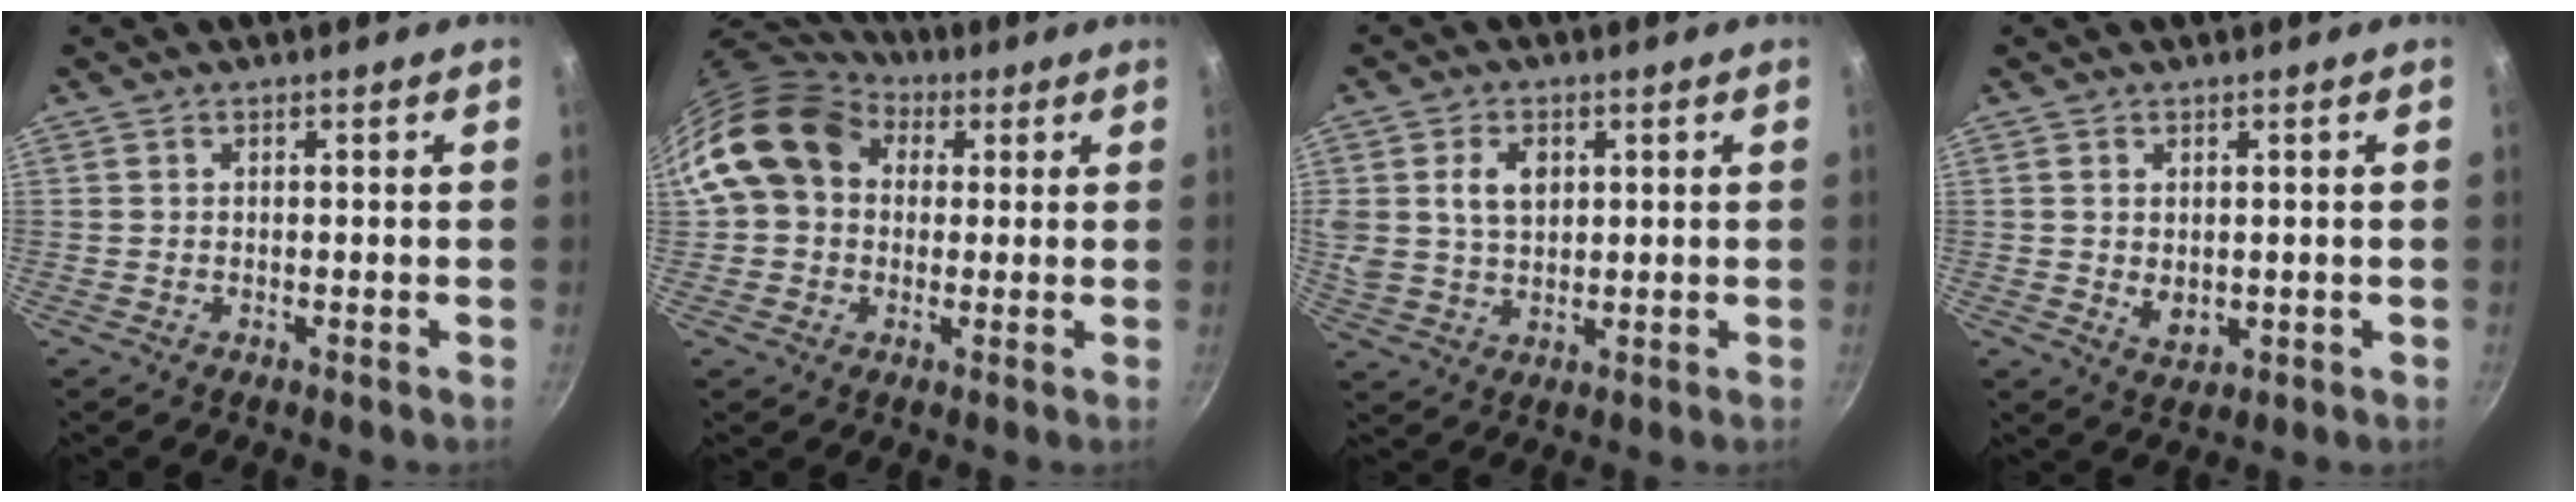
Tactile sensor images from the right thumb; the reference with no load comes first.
{"total": 15.1, "force": [4.1, 12.0, 8.2], "torque": [-0.128, 0.025, 0.059]}
{"total": 8.6, "force": [2.4, 6.2, 5.4], "torque": [-0.087, -0.004, 0.045]}
{"total": 3.6, "force": [0.3, 2.5, 2.5], "torque": [-0.040, -0.010, 0.013]}